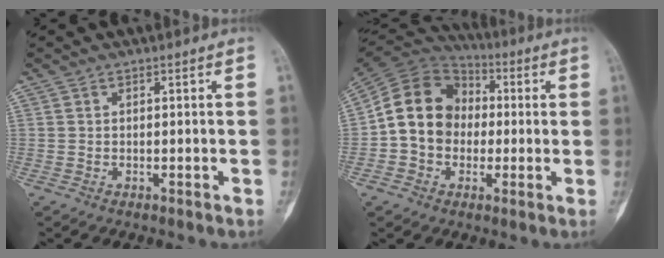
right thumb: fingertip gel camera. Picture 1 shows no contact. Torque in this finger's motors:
{"motor_torque": [0.78, 0.82, 0.30, -0.09, 0.12]}